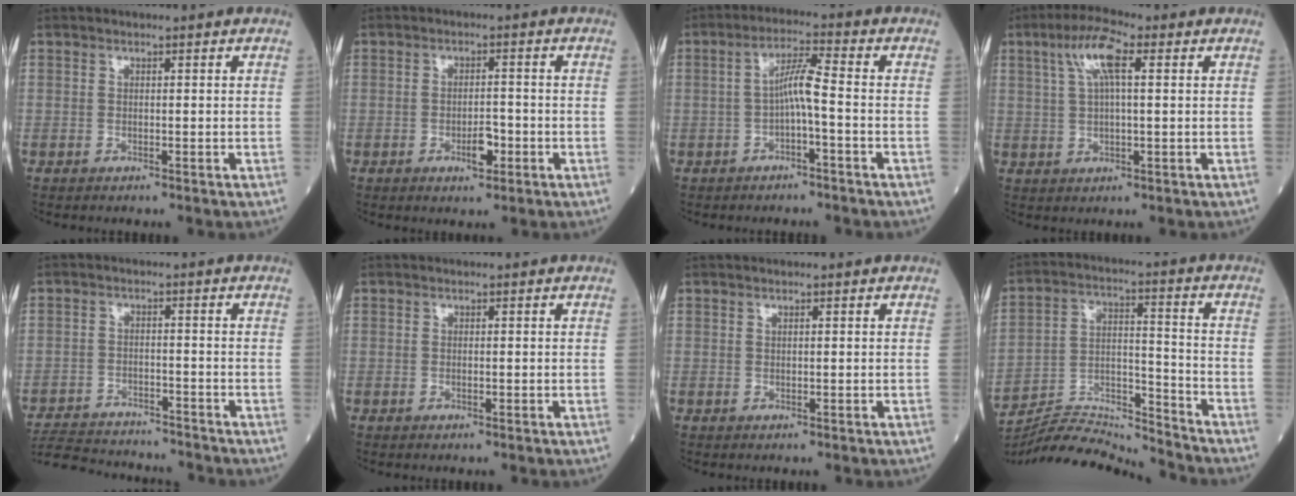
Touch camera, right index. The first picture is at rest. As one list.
[{"total": 3.1, "force": [-1.4, 1.1, 2.6], "torque": [-0.041, 0.002, -0.020]}, {"total": 4.6, "force": [-1.0, 0.0, 4.5], "torque": [-0.082, 0.017, -0.017]}, {"total": 6.7, "force": [2.6, 1.1, 6.1], "torque": [-0.123, 0.019, 0.048]}, {"total": 12.3, "force": [-11.7, 2.3, 2.9], "torque": [-0.060, 0.004, -0.174]}, {"total": 0.0}, {"total": 0.0}, {"total": 13.4, "force": [-13.3, -1.0, 0.7], "torque": [-0.021, 0.026, -0.235]}]